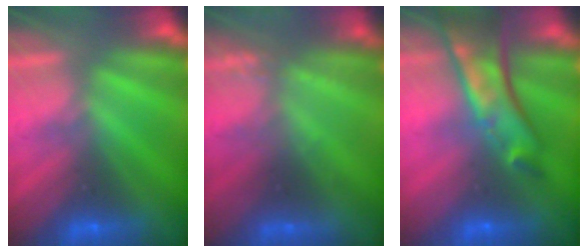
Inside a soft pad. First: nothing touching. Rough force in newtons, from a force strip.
{"total": 2.1}
{"total": 5.8}